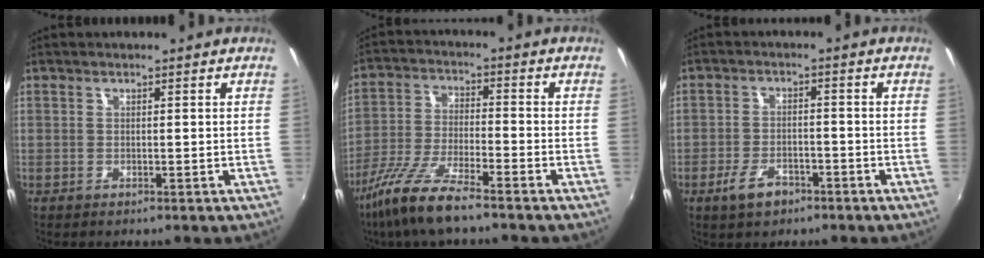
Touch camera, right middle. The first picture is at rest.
{"total": 10.7, "force": [-7.9, 1.1, 7.2], "torque": [-0.154, -0.017, -0.152]}
{"total": 5.6, "force": [-3.6, 2.7, 3.4], "torque": [-0.079, -0.001, -0.060]}